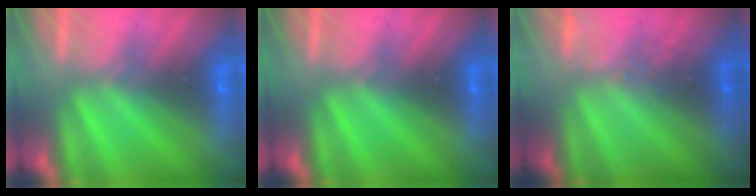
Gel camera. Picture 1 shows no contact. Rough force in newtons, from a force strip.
{"total": 0.0}
{"total": 1.5}